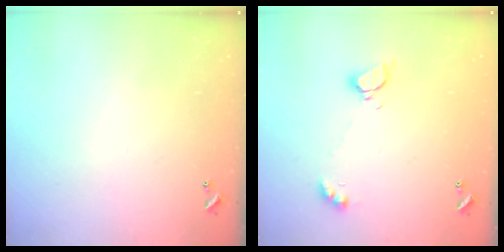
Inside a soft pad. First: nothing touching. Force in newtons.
{"total": 4.6, "press": 4.6, "slide": 0.5}